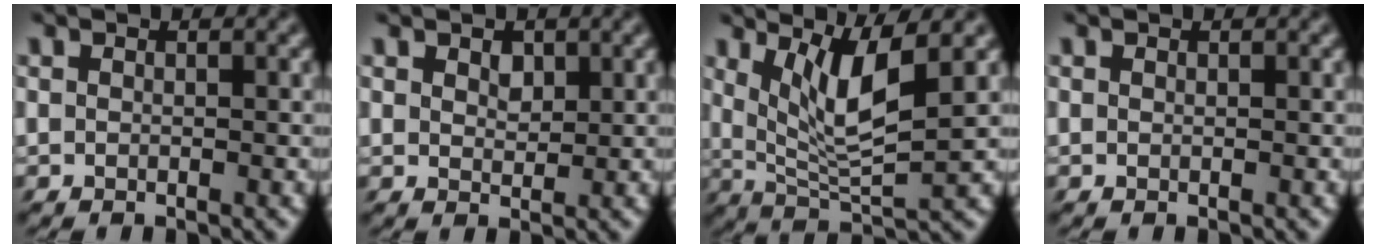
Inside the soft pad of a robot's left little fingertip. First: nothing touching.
{"total": 2.0, "force": [1.0, 1.3, 1.1], "torque": [-0.026, -0.001, 0.012]}
{"total": 5.4, "force": [2.4, 0.5, 4.8], "torque": [-0.090, -0.017, 0.045]}
{"total": 0.0}